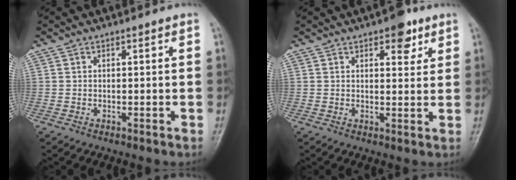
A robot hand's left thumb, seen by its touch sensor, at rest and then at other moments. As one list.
[{"total": 5.1, "force": [2.9, 2.7, 3.2], "torque": [-0.014, -0.010, 0.034]}]